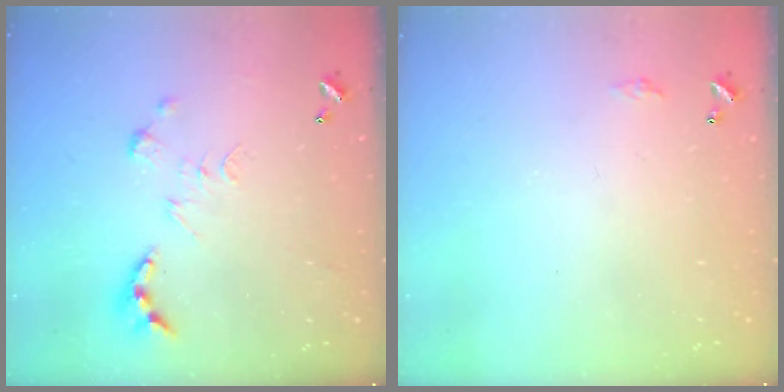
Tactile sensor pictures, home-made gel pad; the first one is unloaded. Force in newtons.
{"total": 2.8, "press": 2.8, "slide": 0.4}